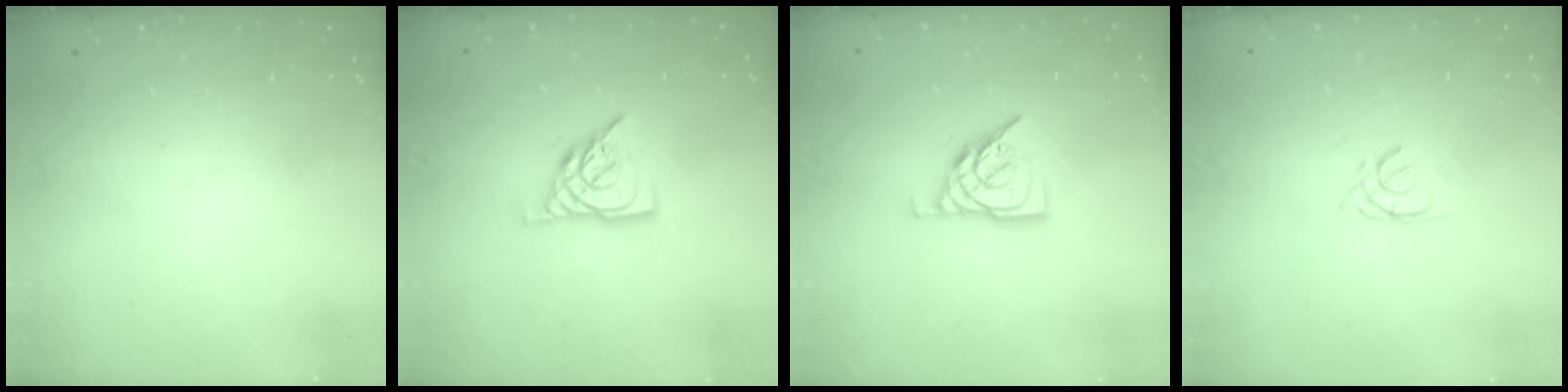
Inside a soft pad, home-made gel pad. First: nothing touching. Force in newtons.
{"total": 8.3, "press": 8.2, "slide": 0.9}
{"total": 9.3, "press": 9.2, "slide": 1.2}
{"total": 1.7, "press": 1.7, "slide": 0.3}